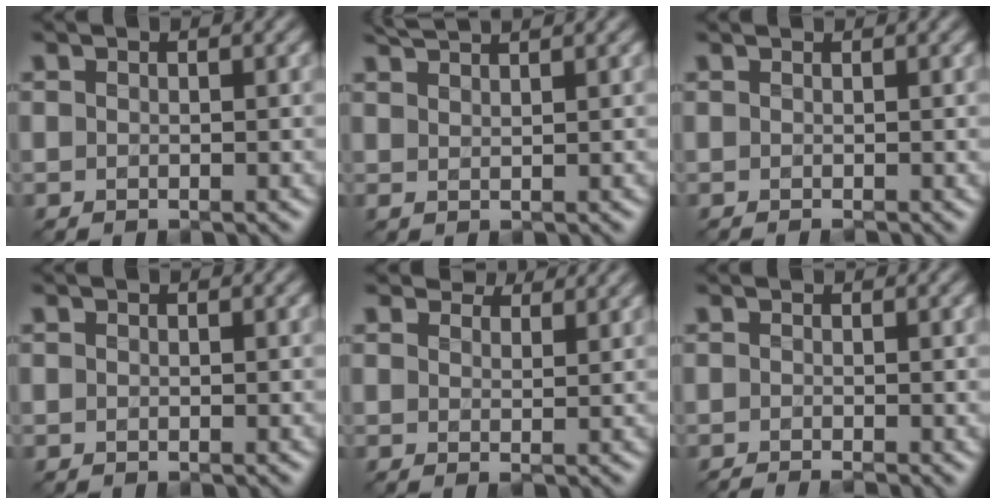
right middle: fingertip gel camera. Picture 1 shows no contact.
{"total": 2.5, "force": [2.2, 0.4, 1.1], "torque": [-0.007, 0.009, 0.035]}
{"total": 1.2, "force": [0.4, 0.5, 1.1], "torque": [-0.009, -0.003, -0.005]}
{"total": 0.0}
{"total": 4.0, "force": [3.6, 1.1, 1.3], "torque": [-0.030, 0.003, 0.043]}
{"total": 2.2, "force": [-1.1, 0.5, 1.8], "torque": [-0.014, -0.007, -0.024]}